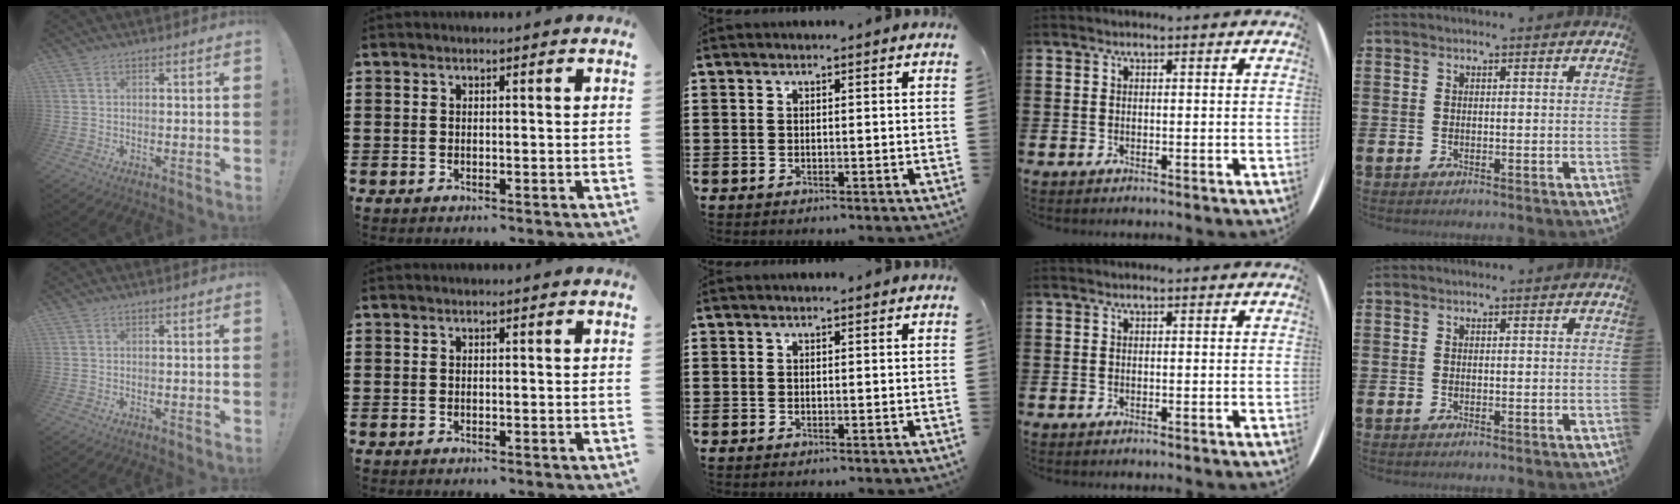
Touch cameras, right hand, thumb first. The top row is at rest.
{}